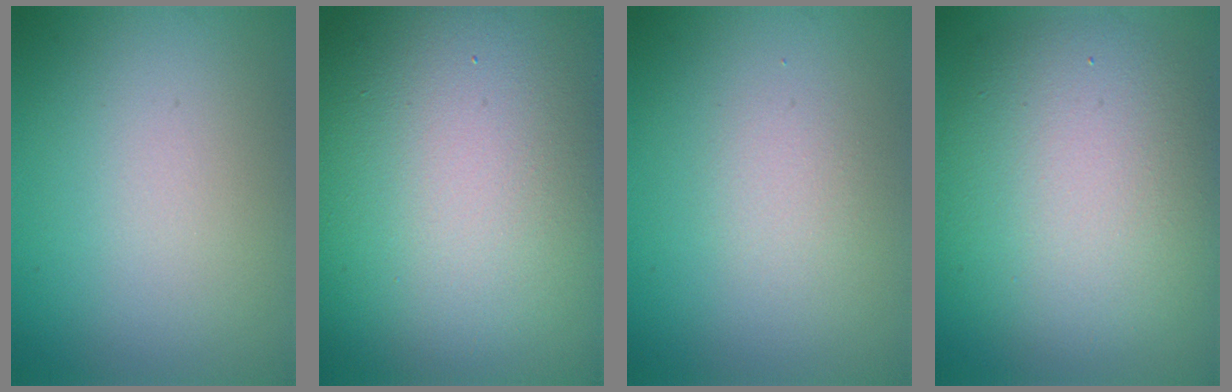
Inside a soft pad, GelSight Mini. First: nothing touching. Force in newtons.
{"total": 22.1, "press": 22.1, "slide": 1.1}
{"total": 1.2, "press": 1.2, "slide": 0.1}
{"total": 10.4, "press": 10.3, "slide": 0.7}